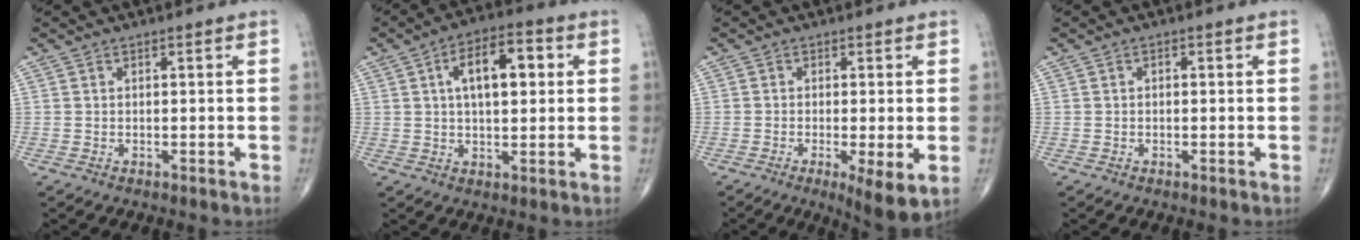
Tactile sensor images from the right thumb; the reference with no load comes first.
{"total": 11.0, "force": [2.5, 5.3, 9.3], "torque": [-0.130, 0.014, 0.035]}
{"total": 6.9, "force": [-1.9, 1.4, 6.4], "torque": [-0.104, -0.021, -0.032]}
{"total": 0.6, "force": [0.0, 0.4, 0.5], "torque": [-0.006, 0.001, 0.000]}